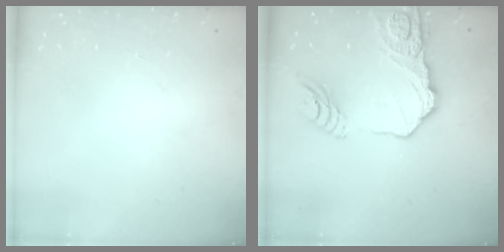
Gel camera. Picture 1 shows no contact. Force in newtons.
{"total": 16.3, "press": 16.2, "slide": 2.0}